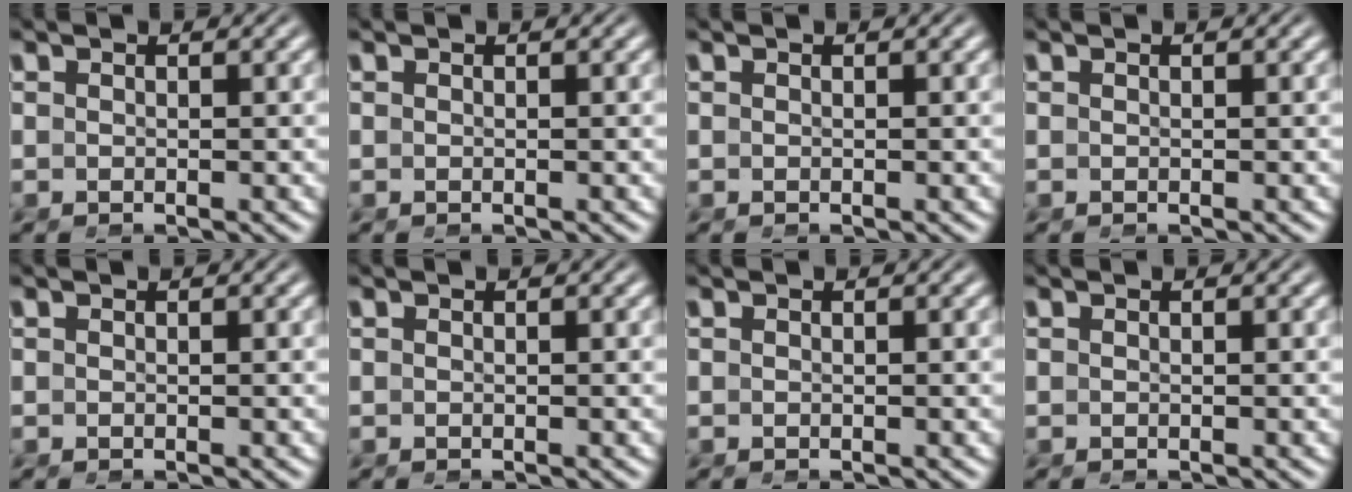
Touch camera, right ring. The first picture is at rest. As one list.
[{"total": 0.0}, {"total": 0.0}, {"total": 0.0}, {"total": 0.0}, {"total": 0.0}, {"total": 0.0}, {"total": 0.0}]